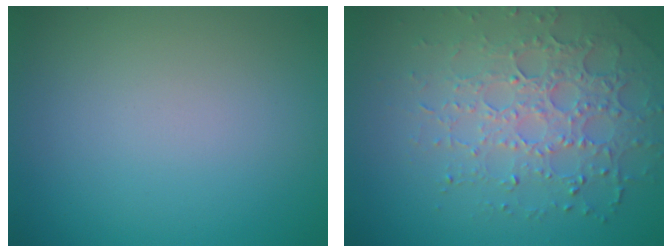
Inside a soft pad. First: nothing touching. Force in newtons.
{"total": 4.8, "press": 4.2, "slide": 2.4}